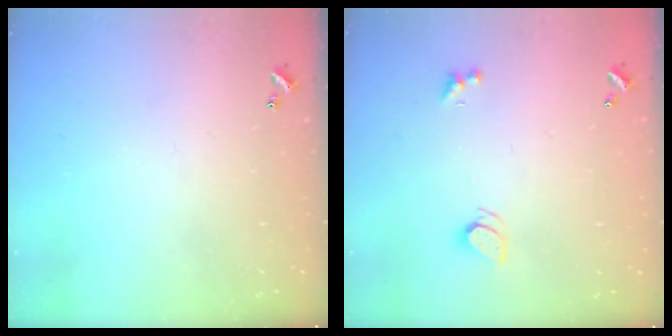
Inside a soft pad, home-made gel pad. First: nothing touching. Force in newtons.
{"total": 2.1, "press": 2.1, "slide": 0.3}